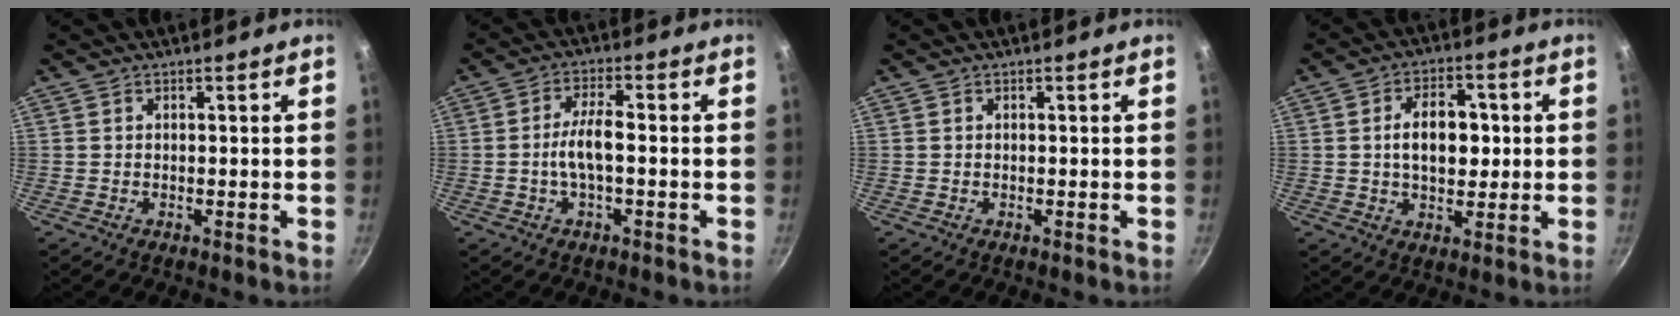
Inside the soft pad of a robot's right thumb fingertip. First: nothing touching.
{"total": 7.4, "force": [-1.6, 2.9, 6.6], "torque": [-0.118, 0.031, -0.035]}
{"total": 0.0}
{"total": 9.5, "force": [0.7, 6.1, 7.3], "torque": [-0.087, 0.010, 0.007]}